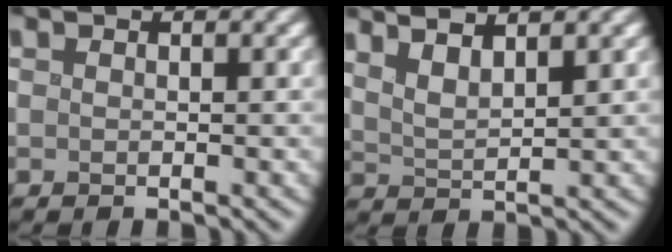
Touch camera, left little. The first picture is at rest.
{"total": 3.4, "force": [2.3, 0.8, 2.3], "torque": [-0.042, 0.012, 0.040]}